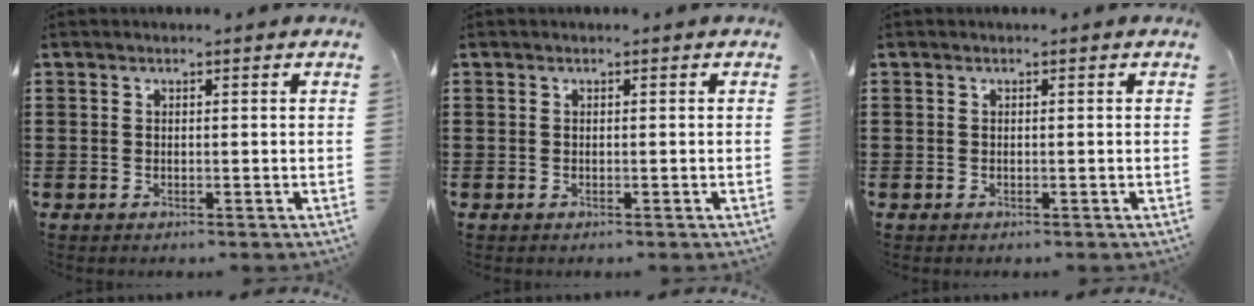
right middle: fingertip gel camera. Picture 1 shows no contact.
{"total": 0.0}
{"total": 0.0}